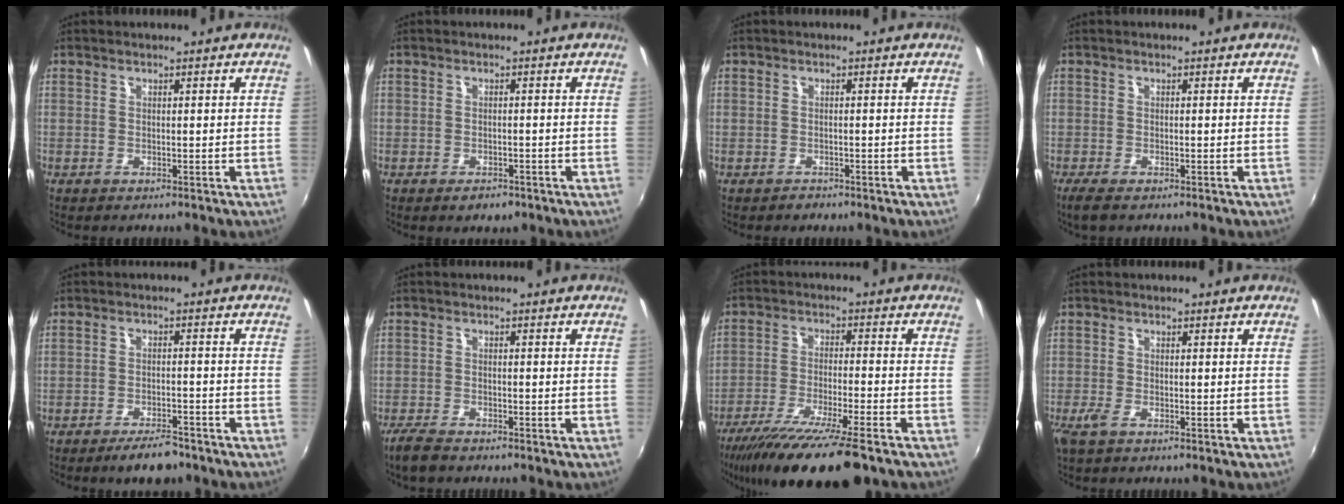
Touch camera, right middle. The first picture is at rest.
{"total": 2.4, "force": [-1.5, 1.6, 1.0], "torque": [-0.019, -0.002, -0.022]}
{"total": 1.4, "force": [-0.9, 1.1, -0.1], "torque": [-0.001, 0.005, -0.013]}
{"total": 2.8, "force": [-2.0, 0.6, 1.8], "torque": [-0.040, -0.011, -0.036]}
{"total": 5.7, "force": [-4.7, 1.7, 2.7], "torque": [-0.062, -0.001, -0.073]}
{"total": 4.2, "force": [-3.6, 1.0, 1.9], "torque": [-0.058, -0.012, -0.071]}
{"total": 16.4, "force": [-12.6, 1.0, 10.5], "torque": [-0.204, -0.044, -0.211]}
{"total": 2.3, "force": [-1.5, 0.7, 1.6], "torque": [-0.036, -0.009, -0.028]}